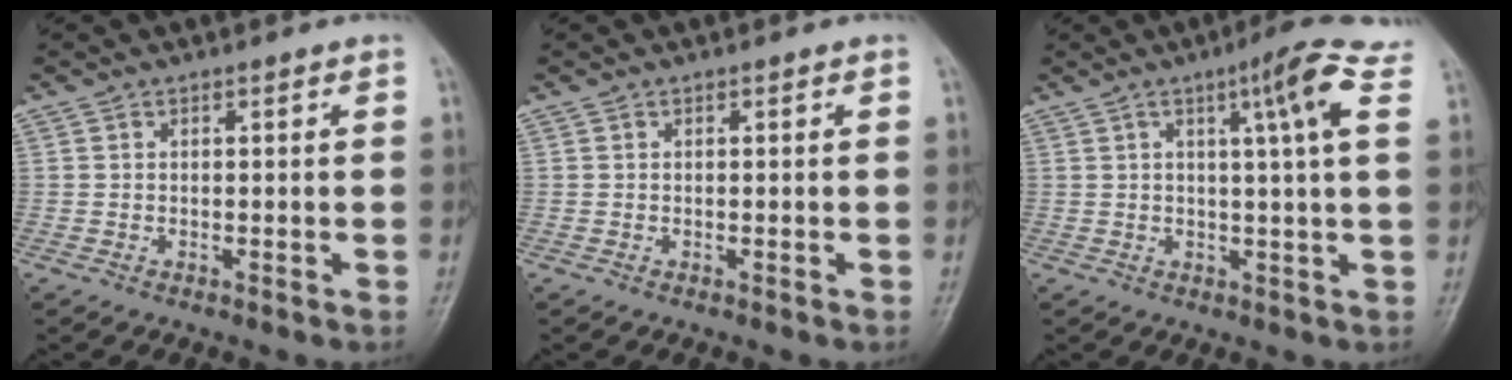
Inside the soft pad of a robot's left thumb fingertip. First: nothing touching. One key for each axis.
{"total": 0.0}
{"total": 9.0, "fx": 3.8, "fy": 0.0, "fz": 8.1, "tx": -0.116, "ty": -0.003, "tz": 0.049}